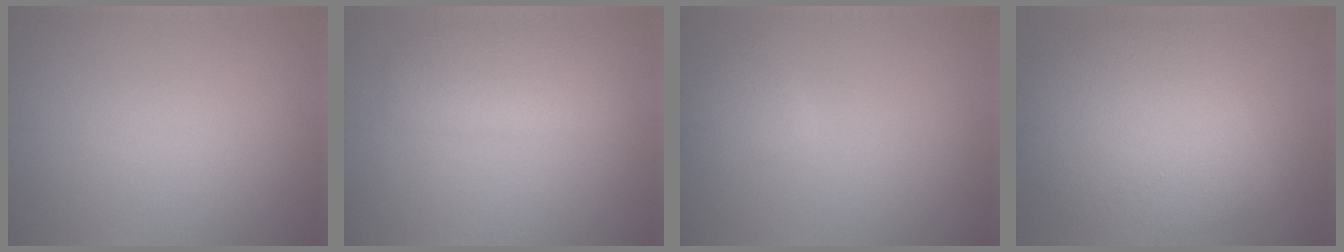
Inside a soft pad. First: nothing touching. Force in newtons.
{"total": 3.5, "press": 3.5, "slide": 0.1}
{"total": 1.7, "press": 1.7, "slide": 0.2}
{"total": 8.9, "press": 8.9, "slide": 0.8}